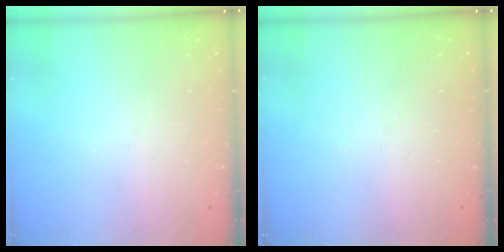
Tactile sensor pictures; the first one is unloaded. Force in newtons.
{"total": 0.0}